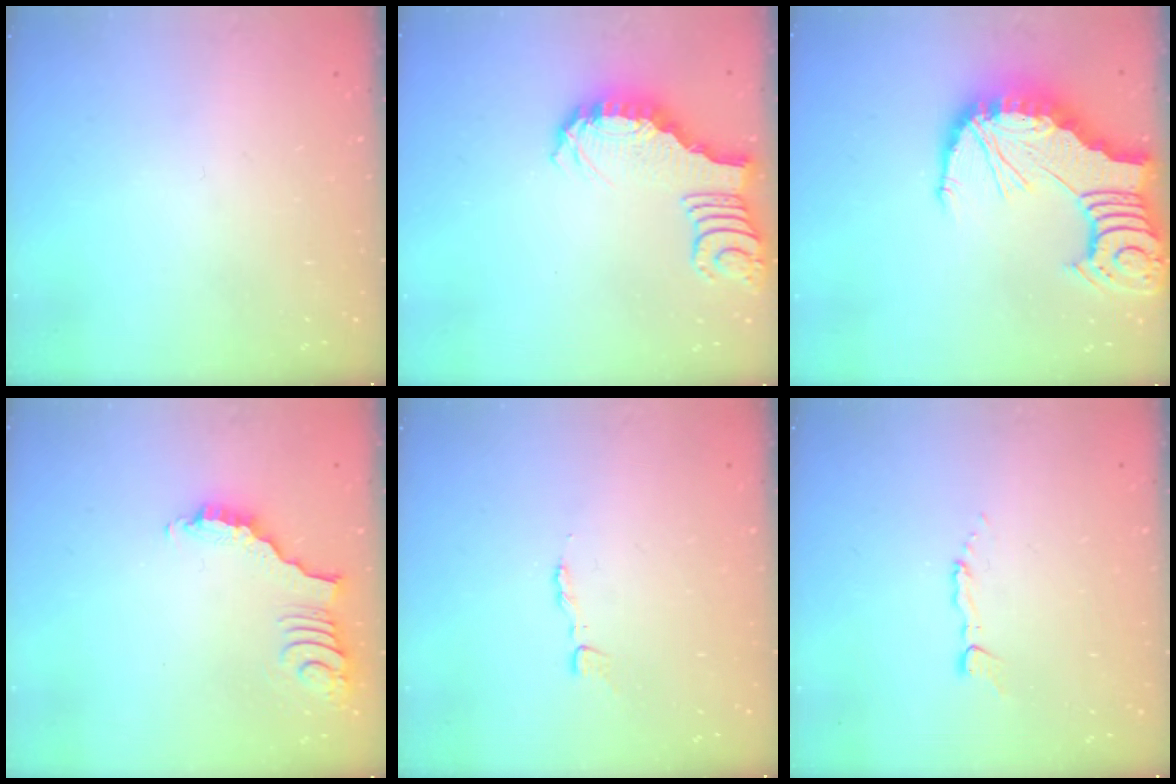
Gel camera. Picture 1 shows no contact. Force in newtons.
{"total": 2.9, "press": 2.8, "slide": 0.5}
{"total": 8.7, "press": 8.6, "slide": 0.9}
{"total": 2.5, "press": 2.5, "slide": 0.3}
{"total": 2.5, "press": 2.5, "slide": 0.3}
{"total": 3.0, "press": 3.0, "slide": 0.2}